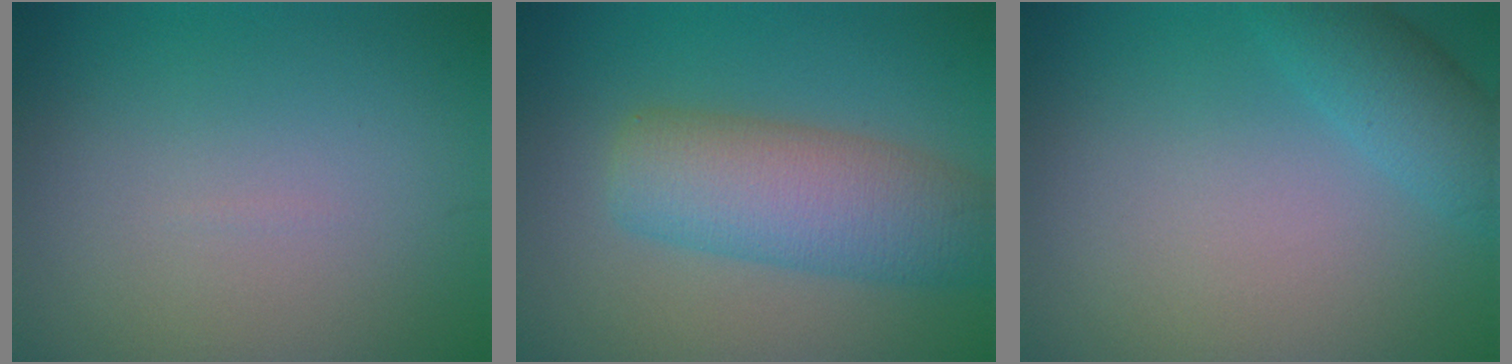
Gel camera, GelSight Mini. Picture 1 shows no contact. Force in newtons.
{"total": 6.9, "press": 6.9, "slide": 0.2}
{"total": 3.0, "press": 3.0, "slide": 0.1}